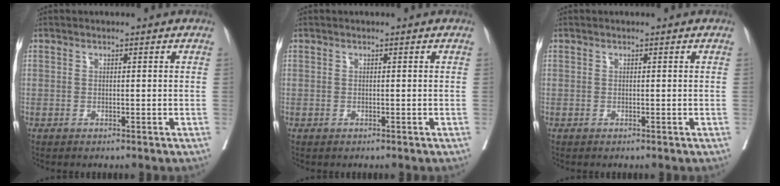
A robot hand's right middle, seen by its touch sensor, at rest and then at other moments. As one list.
[{"total": 0.0}, {"total": 0.0}]